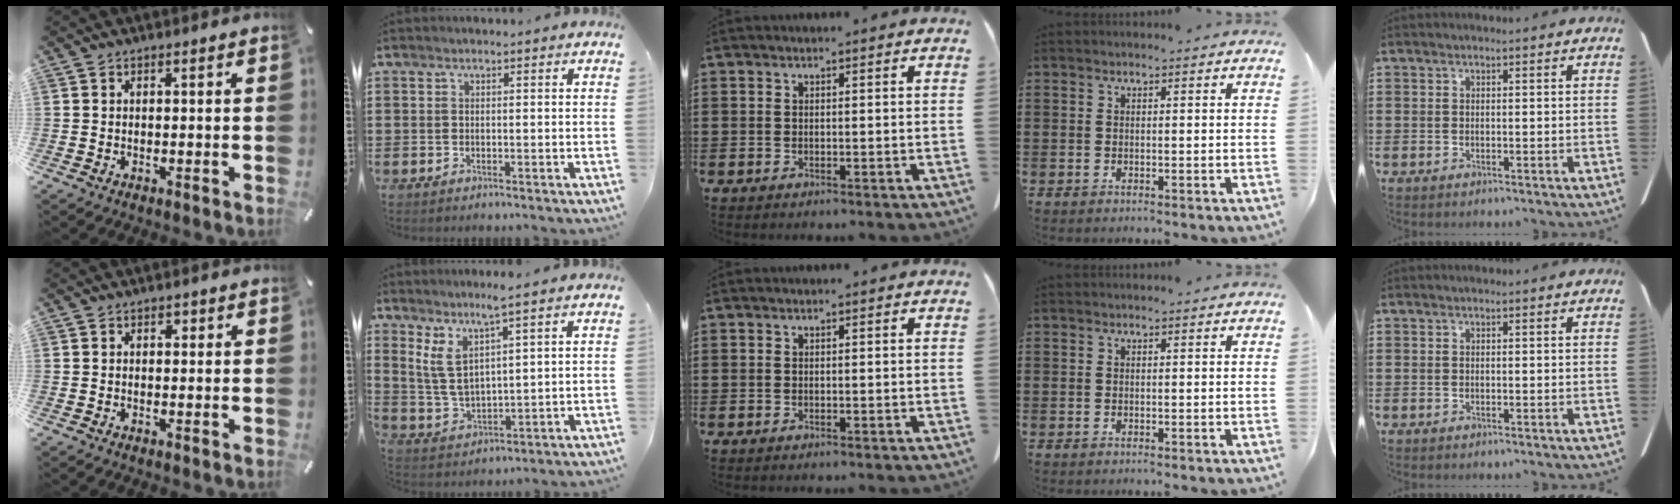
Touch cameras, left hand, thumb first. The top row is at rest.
{"thumb": {"total": 0.9, "force": [0.2, 0.8, 0.3], "torque": [0.001, 0.002, 0.001]}, "index": {"total": 6.4, "force": [3.6, 1.5, 5.0], "torque": [-0.116, -0.011, 0.060]}}